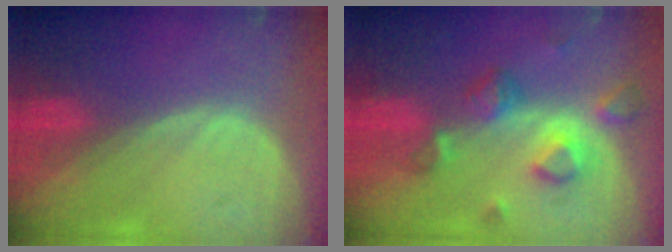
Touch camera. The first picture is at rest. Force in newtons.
{"total": 7.8, "press": 7.0, "slide": 3.5}